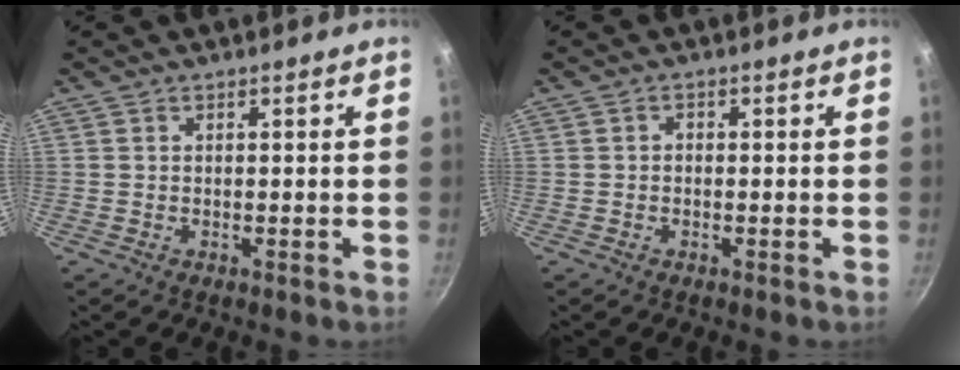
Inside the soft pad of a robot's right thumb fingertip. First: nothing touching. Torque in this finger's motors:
{"motor_torque": [-0.28, -0.06, 0.19, -0.17, 0.01]}